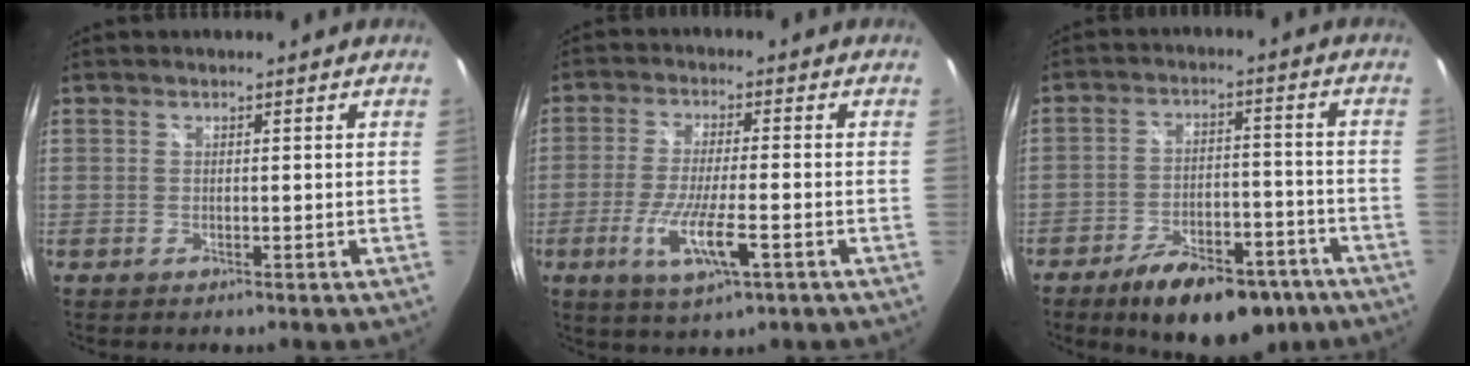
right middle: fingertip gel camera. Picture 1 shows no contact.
{"total": 9.7, "force": [-3.9, 1.8, 8.7], "torque": [-0.173, -0.020, -0.068]}
{"total": 16.4, "force": [-11.4, 7.2, 9.5], "torque": [-0.162, 0.000, -0.157]}